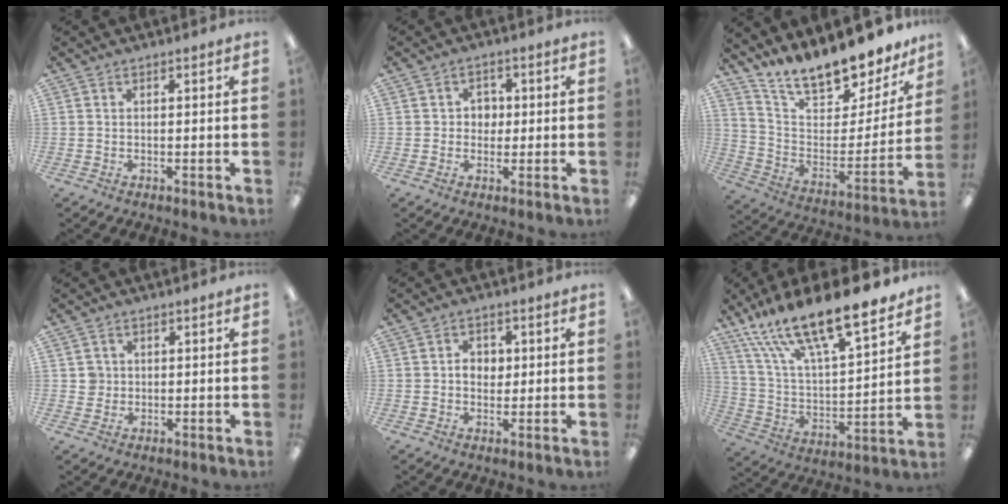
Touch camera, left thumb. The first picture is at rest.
{"total": 3.5, "force": [0.1, 3.3, 1.2], "torque": [-0.016, 0.005, -0.007]}
{"total": 15.4, "force": [13.9, 4.2, 5.3], "torque": [-0.100, -0.115, 0.241]}
{"total": 2.8, "force": [0.5, 2.8, 0.2], "torque": [-0.002, 0.003, 0.005]}
{"total": 4.0, "force": [0.3, 3.4, 2.1], "torque": [-0.029, 0.004, -0.001]}
{"total": 21.3, "force": [16.7, 5.6, 12.0], "torque": [-0.214, -0.107, 0.287]}